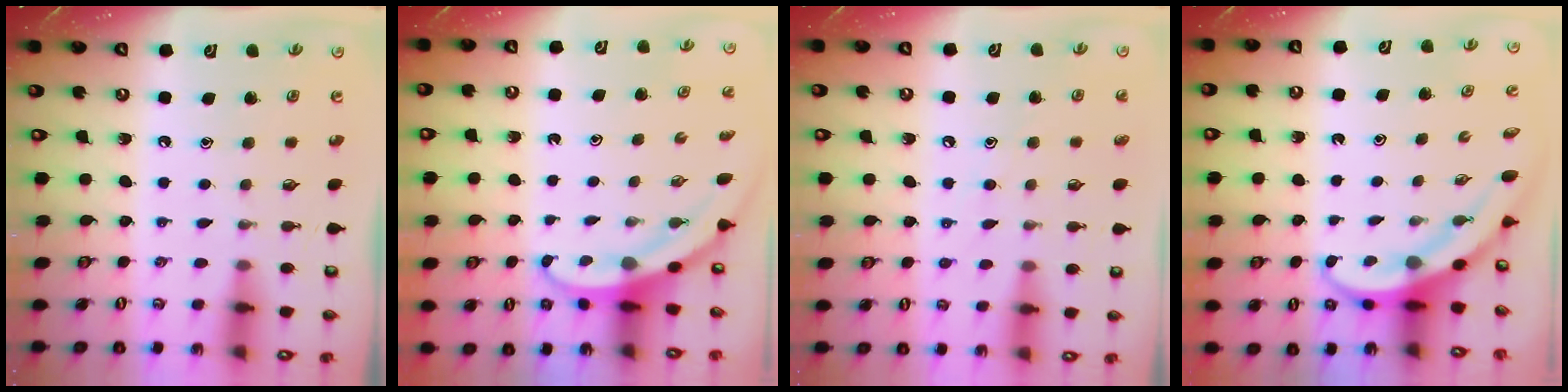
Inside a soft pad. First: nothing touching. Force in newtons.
{"total": 3.3, "press": 3.3, "slide": 0.1}
{"total": 6.1, "press": 6.1, "slide": 0.6}
{"total": 4.0, "press": 3.9, "slide": 0.6}